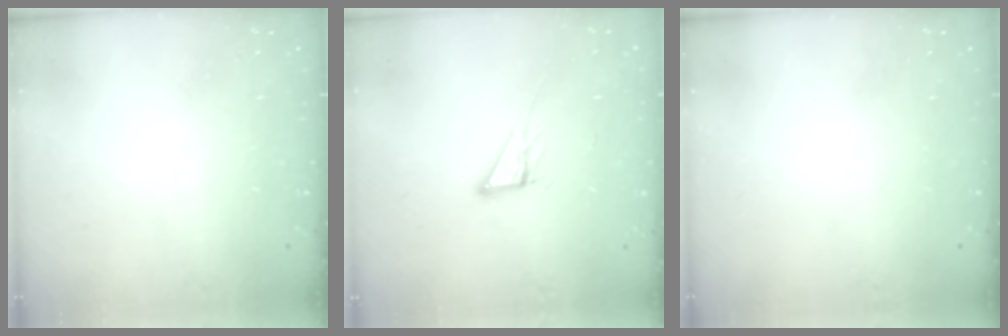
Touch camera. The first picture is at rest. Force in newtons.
{"total": 6.1, "press": 6.1, "slide": 0.3}
{"total": 0.0}